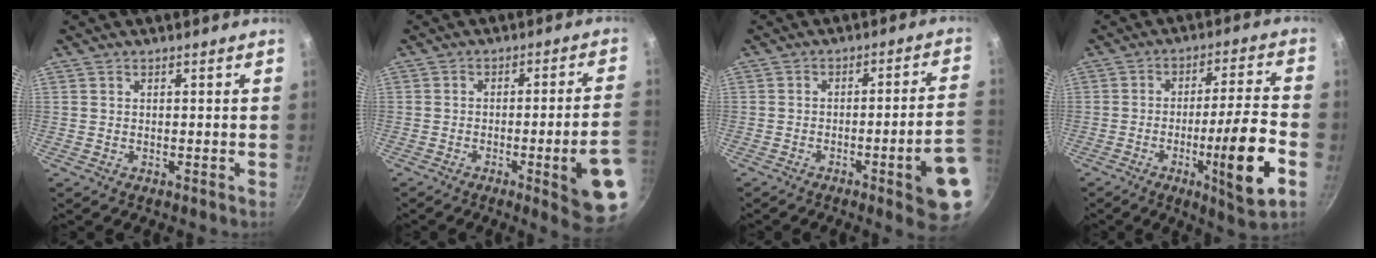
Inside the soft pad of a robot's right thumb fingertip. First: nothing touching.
{"total": 13.8, "force": [-4.8, 1.6, 12.8], "torque": [-0.149, 0.027, -0.056]}
{"total": 13.2, "force": [-5.0, 1.6, 12.1], "torque": [-0.138, 0.033, -0.062]}
{"total": 15.6, "force": [-5.3, 1.6, 14.6], "torque": [-0.222, 0.022, -0.074]}